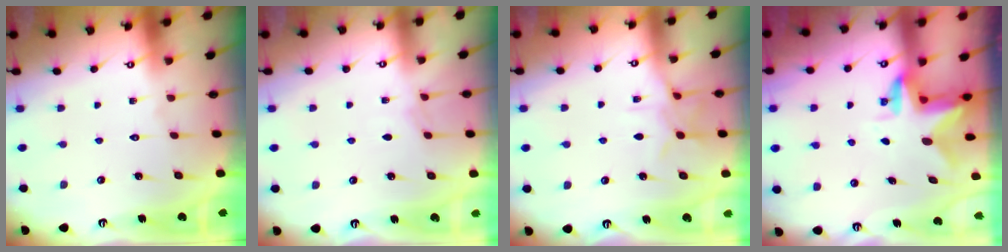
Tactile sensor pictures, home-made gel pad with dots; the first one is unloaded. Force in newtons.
{"total": 1.5, "press": 1.4, "slide": 0.3}
{"total": 8.5, "press": 8.5, "slide": 0.5}
{"total": 2.7, "press": 2.7, "slide": 0.2}